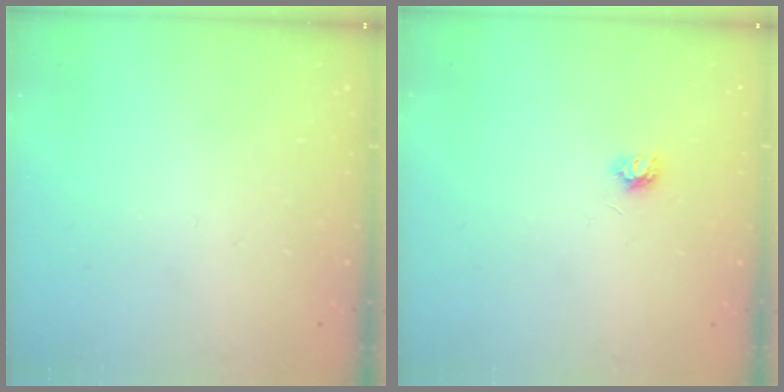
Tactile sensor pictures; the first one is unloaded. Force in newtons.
{"total": 3.8, "press": 3.8, "slide": 0.4}